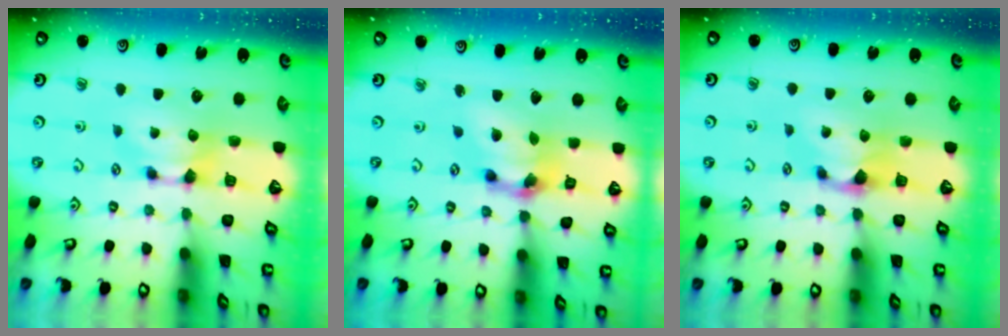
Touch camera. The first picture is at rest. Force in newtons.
{"total": 6.5, "press": 6.1, "slide": 2.1}
{"total": 1.0, "press": 0.1, "slide": 1.0}